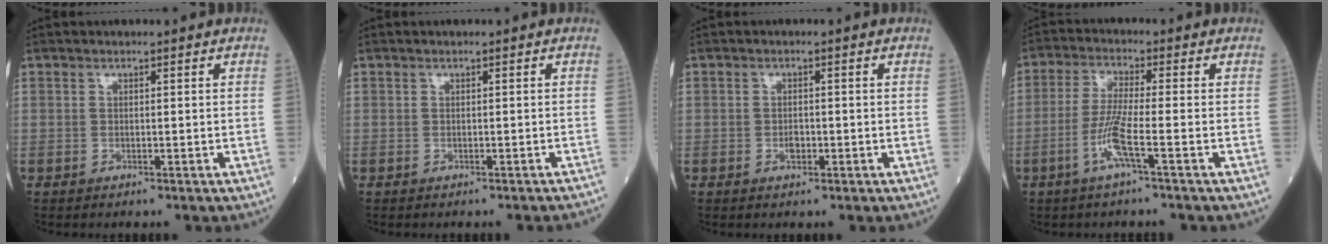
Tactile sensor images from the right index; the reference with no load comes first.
{"total": 2.4, "force": [-2.3, -0.3, 0.6], "torque": [-0.005, -0.006, -0.022]}
{"total": 1.3, "force": [-0.5, 0.7, 1.0], "torque": [-0.018, 0.002, -0.008]}
{"total": 5.7, "force": [-2.4, -0.6, 5.2], "torque": [-0.108, -0.005, -0.053]}